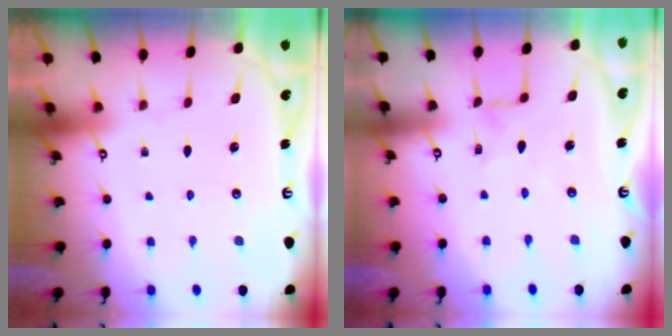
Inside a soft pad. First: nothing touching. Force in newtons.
{"total": 0.8, "press": 0.7, "slide": 0.3}